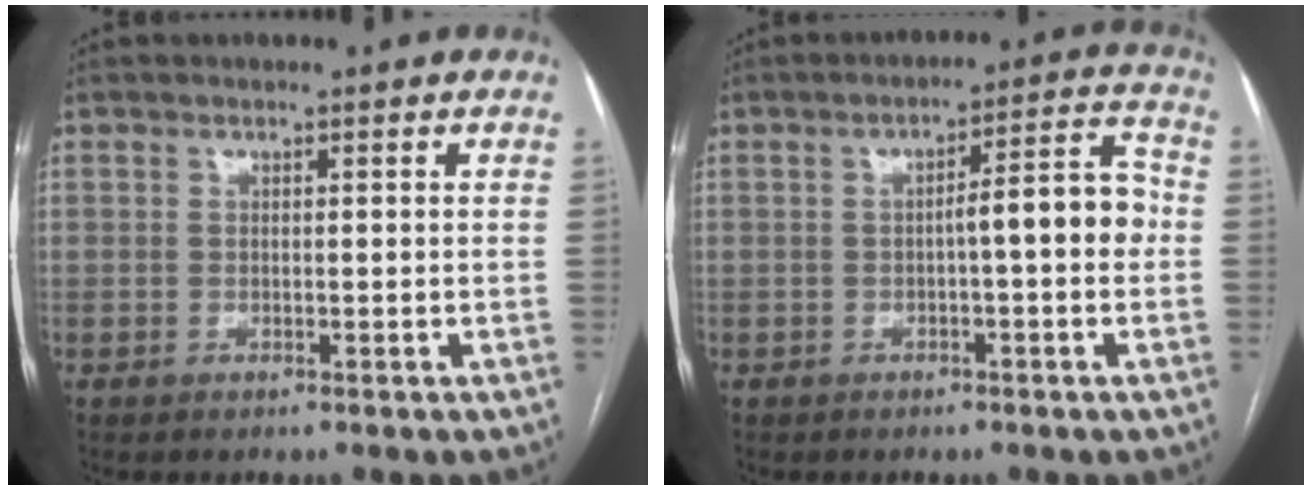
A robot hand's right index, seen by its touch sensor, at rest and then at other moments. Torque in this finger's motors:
{"motor_torque": [0.98, 0.05, 0.33, 0.07]}